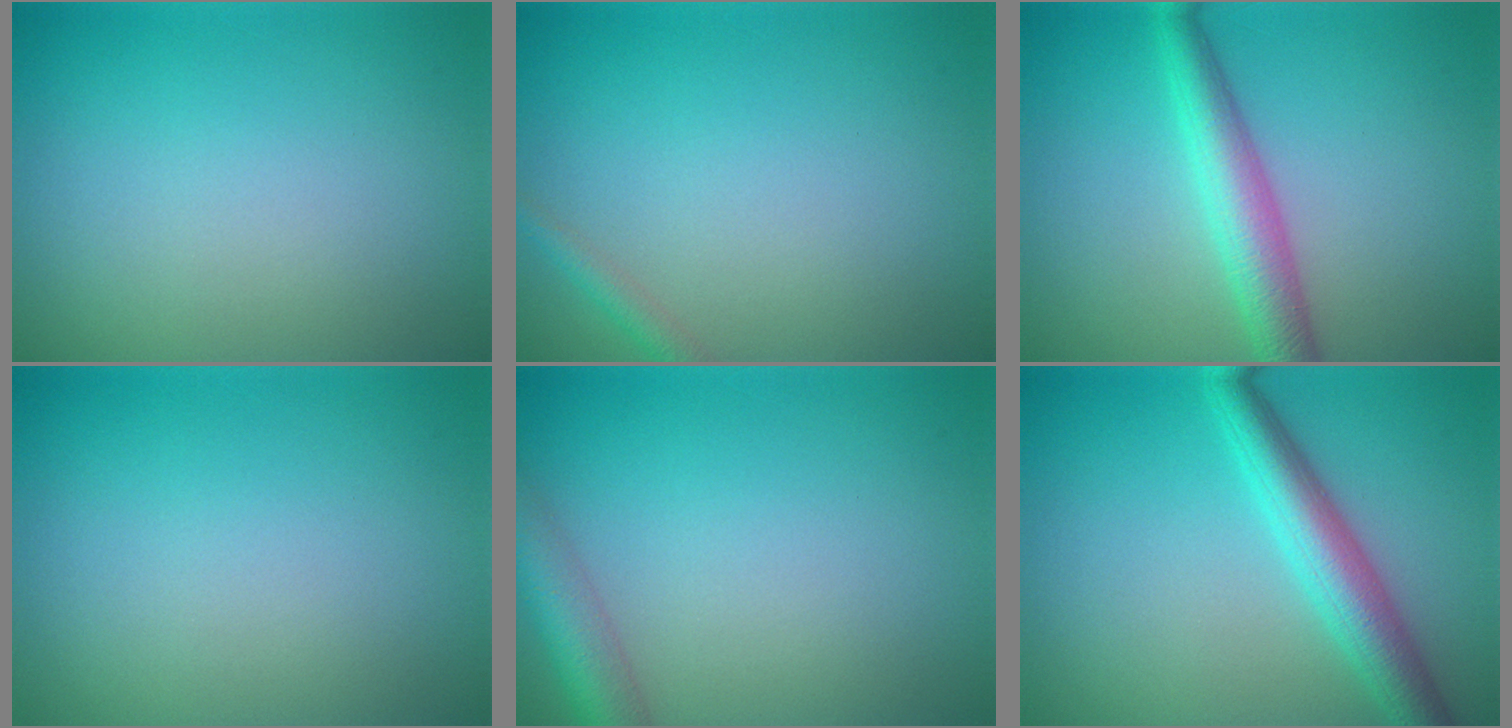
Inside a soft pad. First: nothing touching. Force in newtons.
{"total": 1.3, "press": 1.3, "slide": 0.0}
{"total": 4.2, "press": 4.2, "slide": 0.1}
{"total": 0.0}
{"total": 4.0, "press": 4.0, "slide": 0.3}
{"total": 4.7, "press": 4.7, "slide": 0.1}